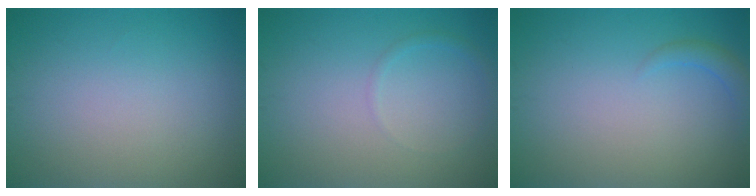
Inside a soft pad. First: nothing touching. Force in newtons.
{"total": 0.7, "press": 0.7, "slide": 0.1}
{"total": 1.3, "press": 1.3, "slide": 0.2}